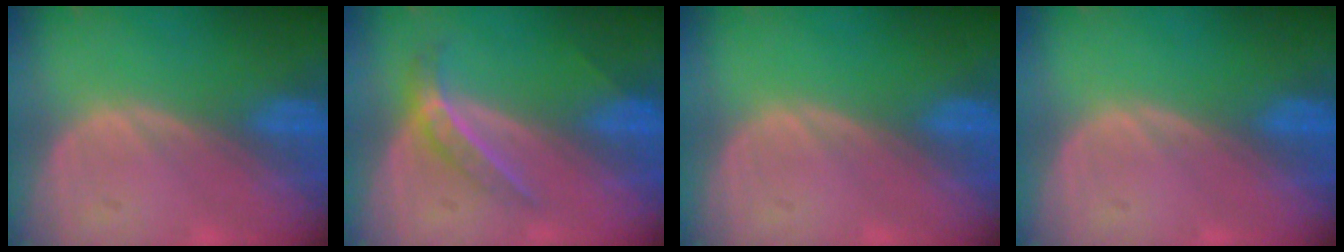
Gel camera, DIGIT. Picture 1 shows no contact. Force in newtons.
{"total": 4.5, "press": 4.0, "slide": 2.2}
{"total": 0.0}
{"total": 0.0}